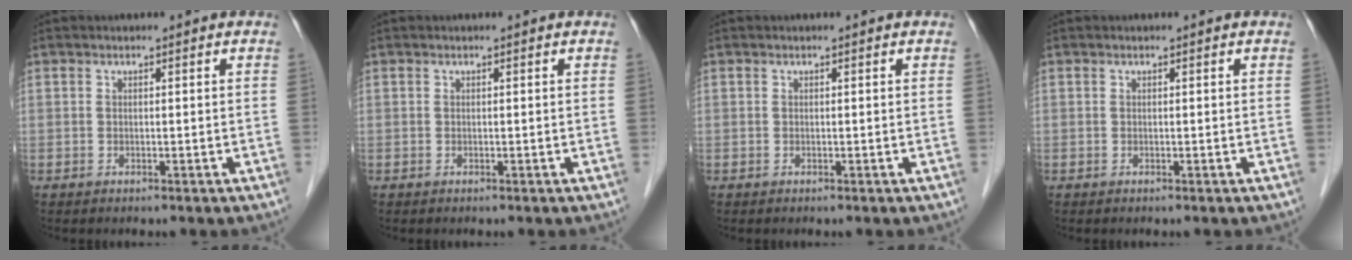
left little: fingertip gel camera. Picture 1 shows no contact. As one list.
[{"total": 0.0}, {"total": 0.0}, {"total": 0.0}]